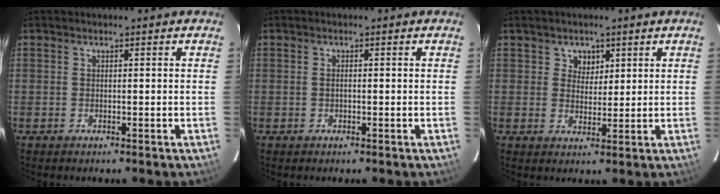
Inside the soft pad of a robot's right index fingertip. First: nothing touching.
{"total": 0.7, "force": [-0.1, 0.3, 0.6], "torque": [-0.013, 0.002, -0.003]}
{"total": 3.3, "force": [1.6, 2.8, 0.5], "torque": [0.001, 0.006, 0.027]}